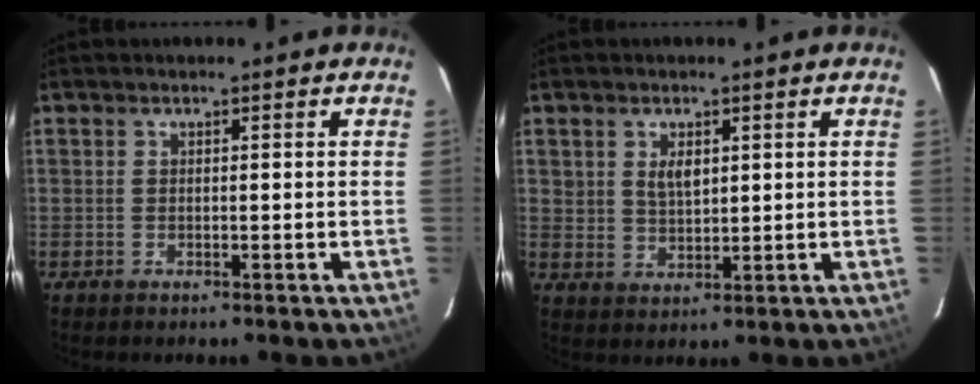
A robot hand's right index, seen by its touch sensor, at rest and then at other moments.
{"total": 3.9, "force": [1.5, 2.6, 2.5], "torque": [-0.042, 0.002, 0.033]}